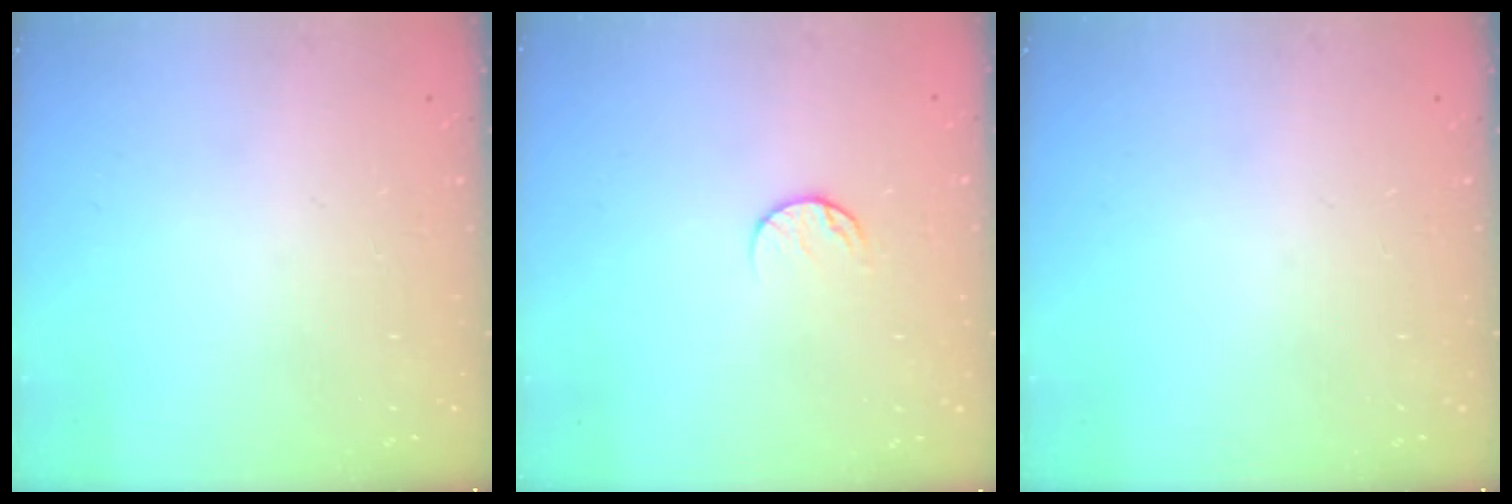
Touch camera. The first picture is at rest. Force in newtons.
{"total": 5.0, "press": 5.0, "slide": 0.6}
{"total": 0.0}